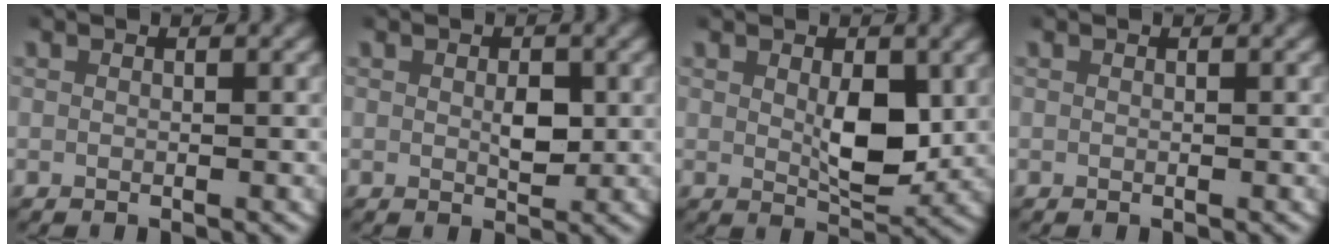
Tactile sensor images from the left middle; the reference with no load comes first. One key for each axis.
{"total": 2.2, "fx": 0.1, "fy": 1.4, "fz": 1.7, "tx": -0.028, "ty": -0.013, "tz": 0.007}
{"total": 4.2, "fx": 0.8, "fy": 2.3, "fz": 3.5, "tx": -0.060, "ty": -0.023, "tz": 0.021}
{"total": 0.0}